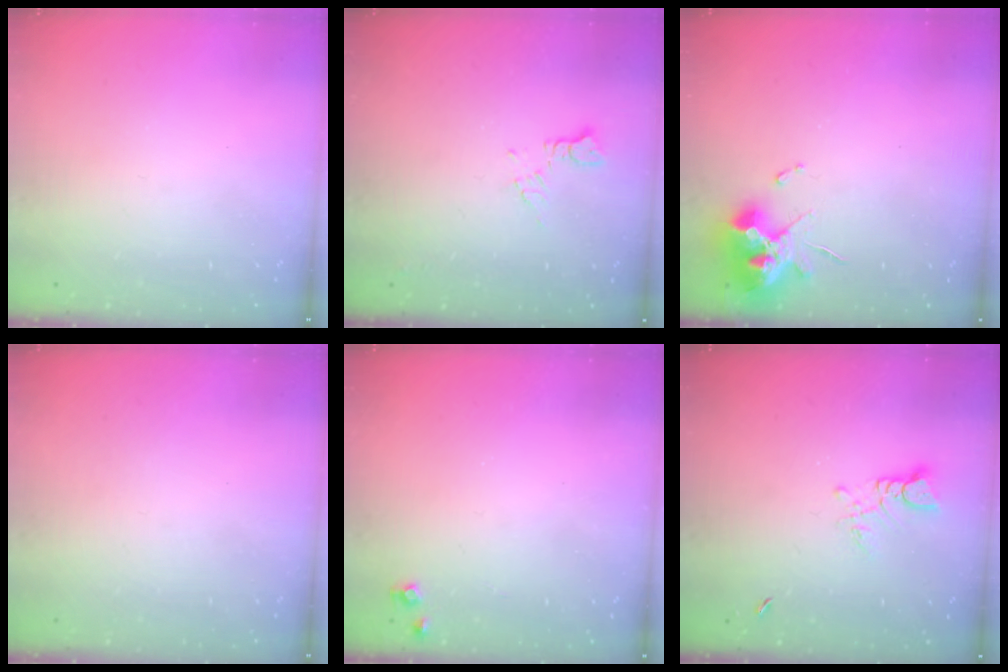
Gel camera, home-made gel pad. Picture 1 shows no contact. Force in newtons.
{"total": 7.0, "press": 6.9, "slide": 0.8}
{"total": 12.2, "press": 12.1, "slide": 1.4}
{"total": 0.0}
{"total": 4.7, "press": 4.7, "slide": 0.7}
{"total": 3.0, "press": 2.9, "slide": 0.3}